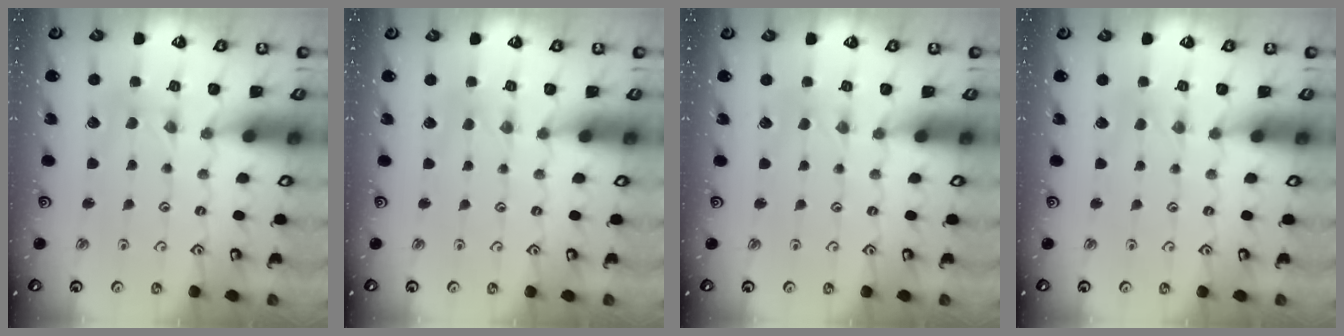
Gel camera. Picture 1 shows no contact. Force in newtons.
{"total": 0.9, "press": 0.9, "slide": 0.2}
{"total": 0.0}
{"total": 0.9, "press": 0.9, "slide": 0.2}